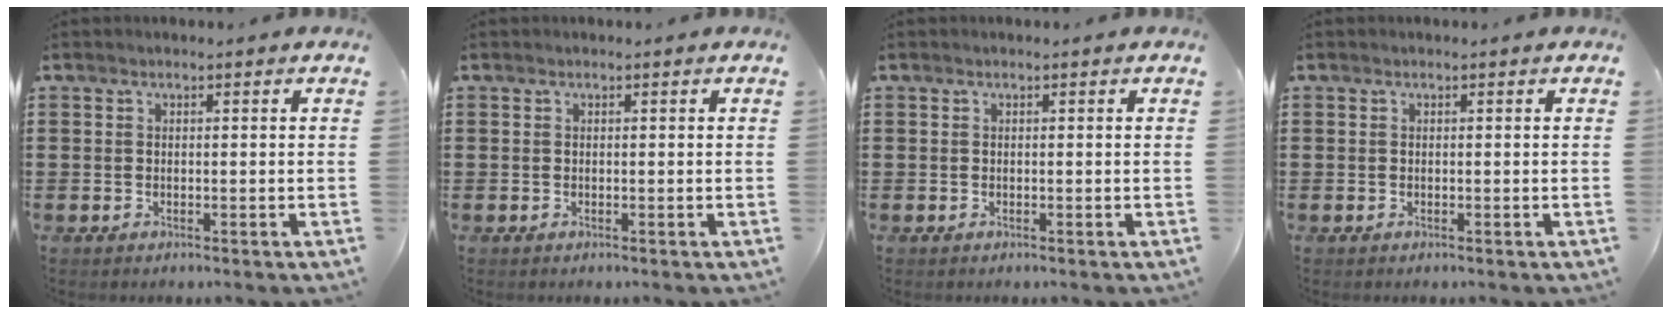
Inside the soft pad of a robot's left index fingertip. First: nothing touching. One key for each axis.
{"total": 0.0}
{"total": 0.0}
{"total": 0.0}